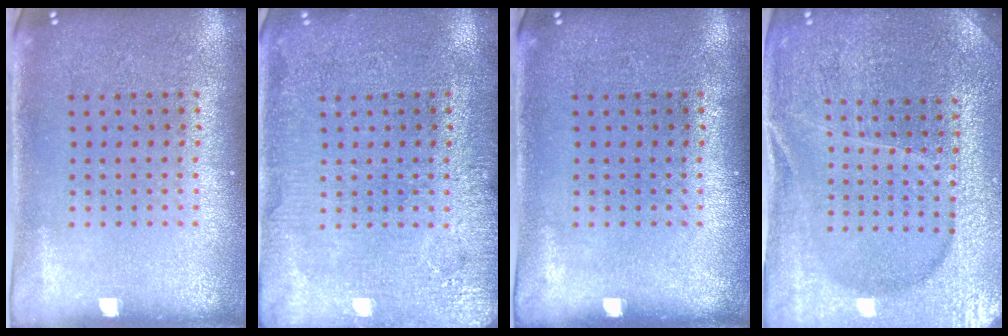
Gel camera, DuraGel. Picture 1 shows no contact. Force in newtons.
{"total": 3.8, "press": 3.8, "slide": 0.5}
{"total": 0.0}
{"total": 4.1, "press": 3.9, "slide": 1.1}